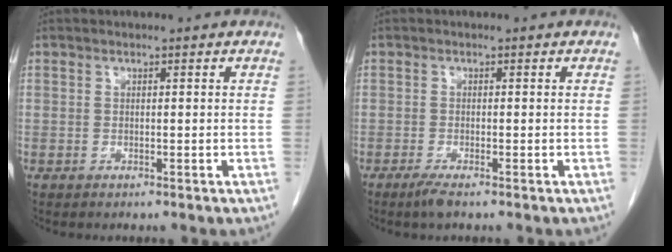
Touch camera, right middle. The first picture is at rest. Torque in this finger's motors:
{"motor_torque": [0.36, -0.15, 0.00, 0.03]}